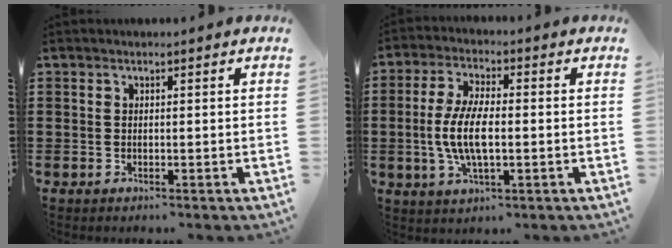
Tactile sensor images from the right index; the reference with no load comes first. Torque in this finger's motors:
{"motor_torque": [2.14, 0.00, 1.05, 0.21]}